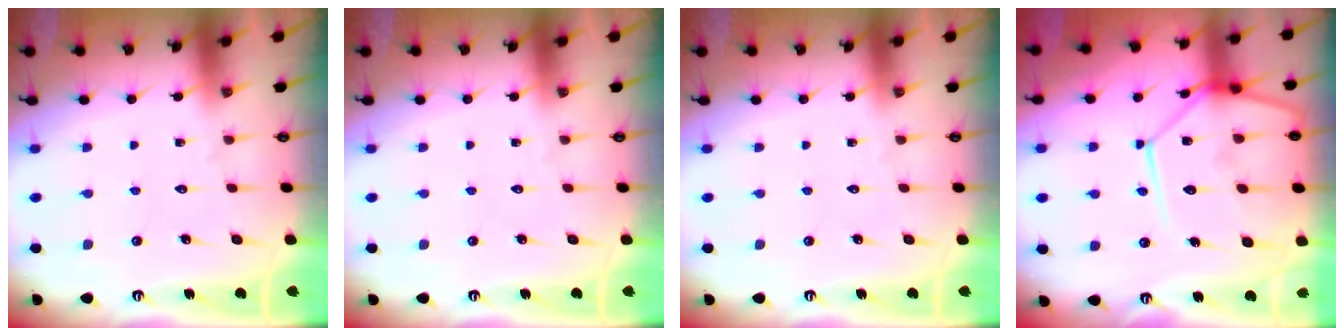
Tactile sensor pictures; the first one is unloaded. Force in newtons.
{"total": 0.0}
{"total": 0.0}
{"total": 17.9, "press": 17.8, "slide": 1.6}